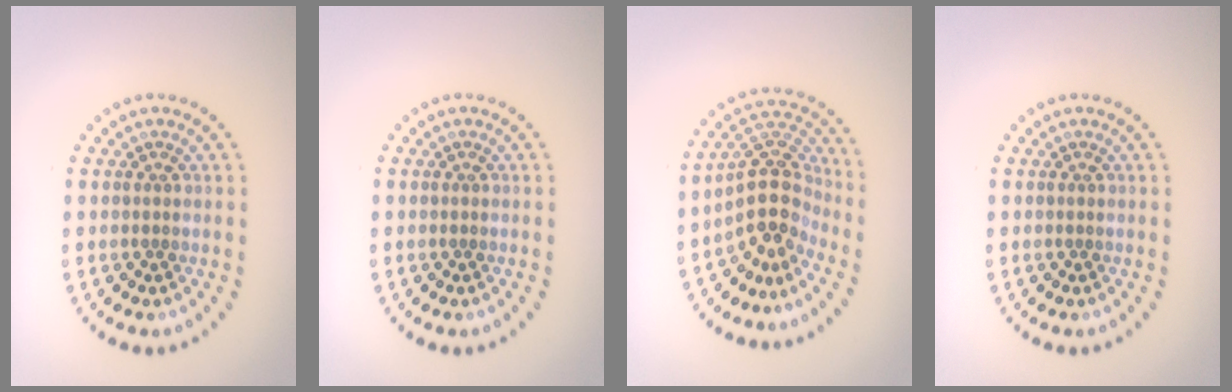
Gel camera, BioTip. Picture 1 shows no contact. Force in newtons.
{"total": 0.0}
{"total": 4.5, "press": 3.8, "slide": 2.4}
{"total": 0.0}